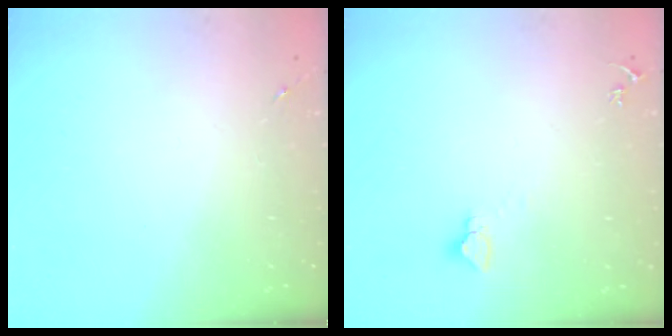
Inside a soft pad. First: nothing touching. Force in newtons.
{"total": 2.9, "press": 2.9, "slide": 0.1}